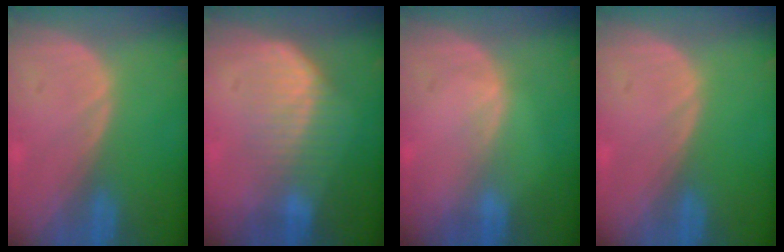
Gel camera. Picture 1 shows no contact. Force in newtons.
{"total": 7.1, "press": 6.2, "slide": 3.5}
{"total": 0.6, "press": 0.5, "slide": 0.2}
{"total": 0.0}